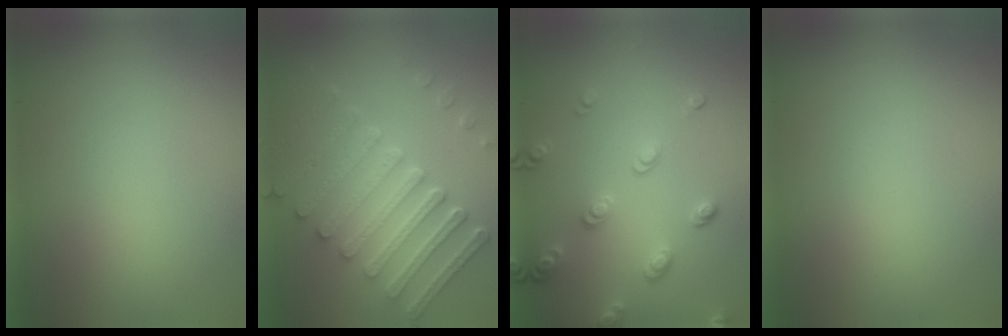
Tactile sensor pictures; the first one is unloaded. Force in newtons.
{"total": 7.8, "press": 6.0, "slide": 5.0}
{"total": 2.9, "press": 2.6, "slide": 1.3}
{"total": 0.0}